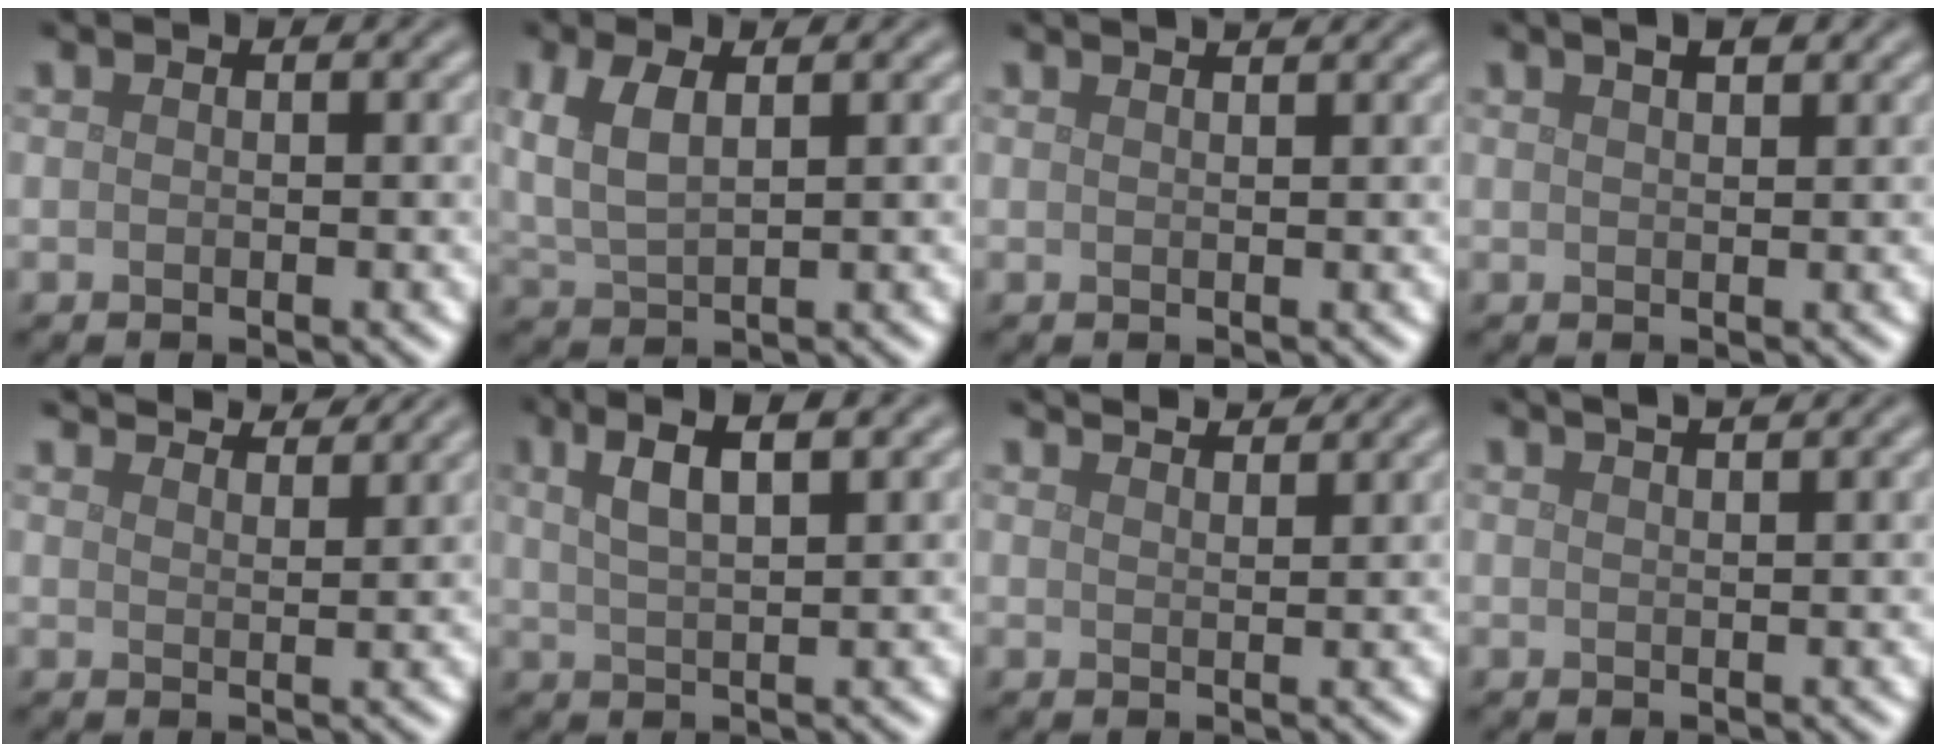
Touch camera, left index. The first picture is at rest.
{"total": 4.1, "force": [1.5, 1.9, 3.3], "torque": [-0.079, 0.003, 0.029]}
{"total": 3.3, "force": [2.5, 1.3, 1.7], "torque": [-0.001, 0.018, -0.001]}
{"total": 3.0, "force": [2.0, 1.1, 1.9], "torque": [-0.009, 0.010, 0.010]}
{"total": 5.5, "force": [5.2, 0.8, 1.7], "torque": [-0.023, 0.007, 0.059]}
{"total": 4.7, "force": [2.4, 1.4, 3.8], "torque": [-0.062, 0.010, 0.042]}
{"total": 4.3, "force": [3.9, 0.8, 1.5], "torque": [-0.007, 0.011, 0.037]}
{"total": 4.3, "force": [3.0, 1.6, 2.6], "torque": [-0.005, 0.027, 0.009]}